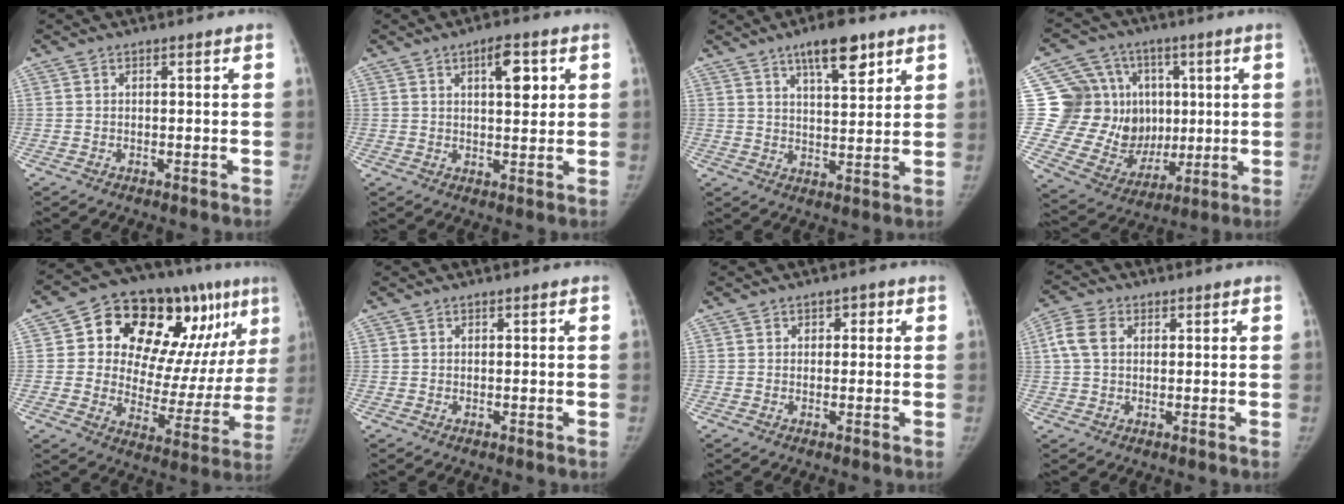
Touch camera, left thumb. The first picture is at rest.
{"total": 6.1, "force": [2.4, 2.5, 5.1], "torque": [-0.063, -0.010, 0.035]}
{"total": 9.2, "force": [5.8, 3.0, 6.4], "torque": [-0.083, -0.033, 0.092]}
{"total": 19.6, "force": [2.8, 16.6, 9.9], "torque": [-0.126, 0.010, 0.075]}
{"total": 26.2, "force": [10.7, 13.1, 20.0], "torque": [-0.244, 0.004, 0.167]}
{"total": 0.0}
{"total": 1.8, "force": [0.5, 1.6, 0.8], "torque": [0.011, 0.003, 0.000]}
{"total": 5.7, "force": [1.3, 4.1, 3.7], "torque": [-0.080, 0.014, 0.023]}